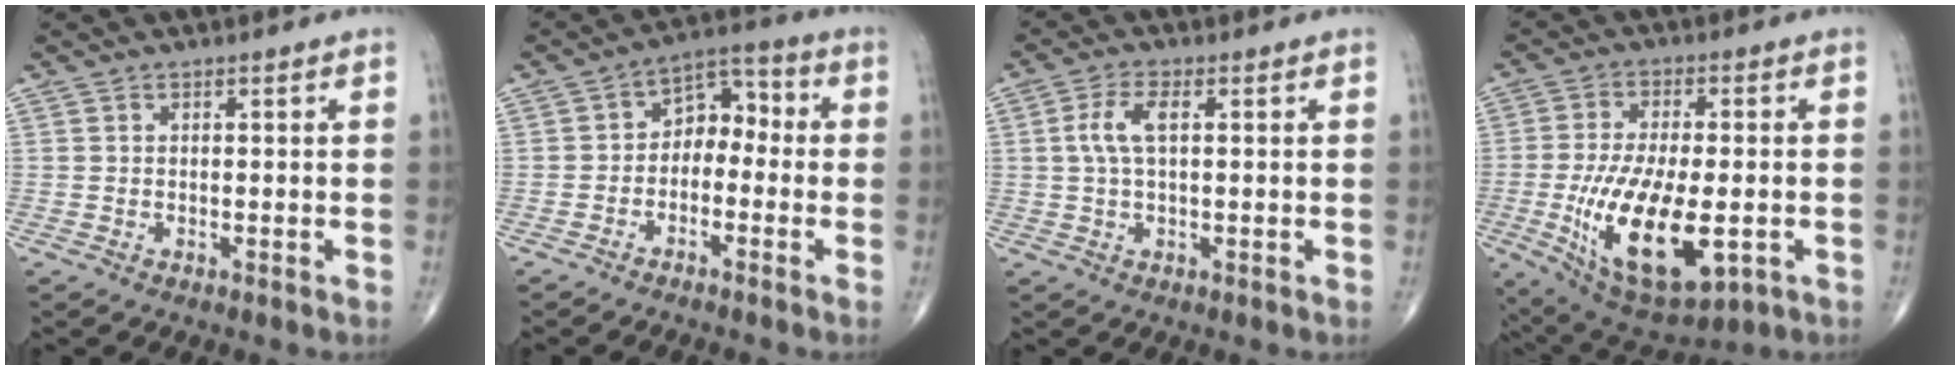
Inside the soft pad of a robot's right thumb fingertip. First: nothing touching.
{"total": 7.2, "force": [-1.5, 5.0, 4.9], "torque": [-0.043, 0.044, -0.042]}
{"total": 5.0, "force": [0.9, 2.1, 4.4], "torque": [-0.105, 0.011, 0.016]}
{"total": 19.2, "force": [-4.5, 8.5, 16.7], "torque": [-0.301, -0.012, -0.056]}